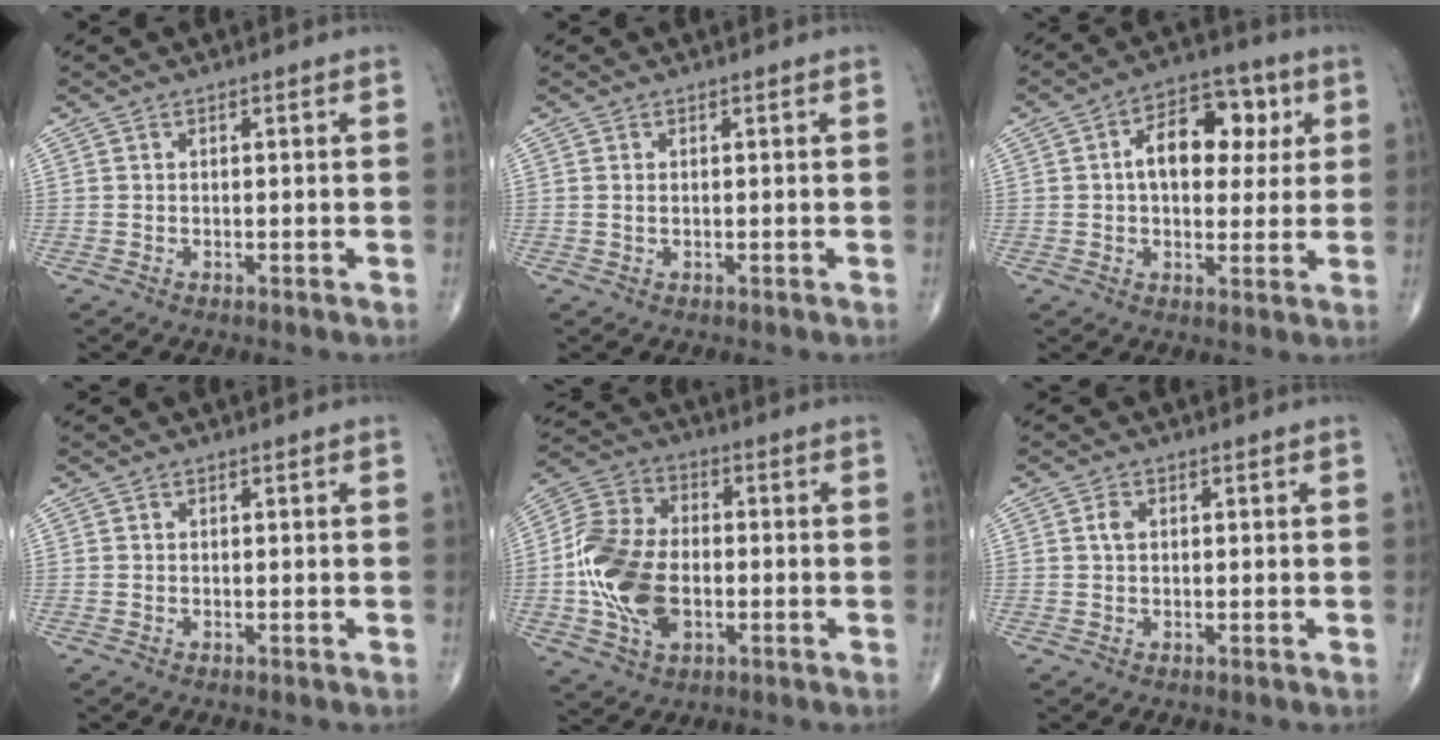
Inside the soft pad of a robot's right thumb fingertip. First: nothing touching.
{"total": 0.6, "force": [0.1, 0.4, 0.5], "torque": [-0.014, 0.003, 0.005]}
{"total": 12.8, "force": [2.6, 7.9, 9.7], "torque": [-0.110, 0.015, 0.033]}
{"total": 0.0}
{"total": 15.9, "force": [-2.1, 10.2, 12.0], "torque": [-0.232, 0.017, -0.039]}
{"total": 1.7, "force": [0.4, 1.2, 1.2], "torque": [-0.024, 0.004, 0.006]}